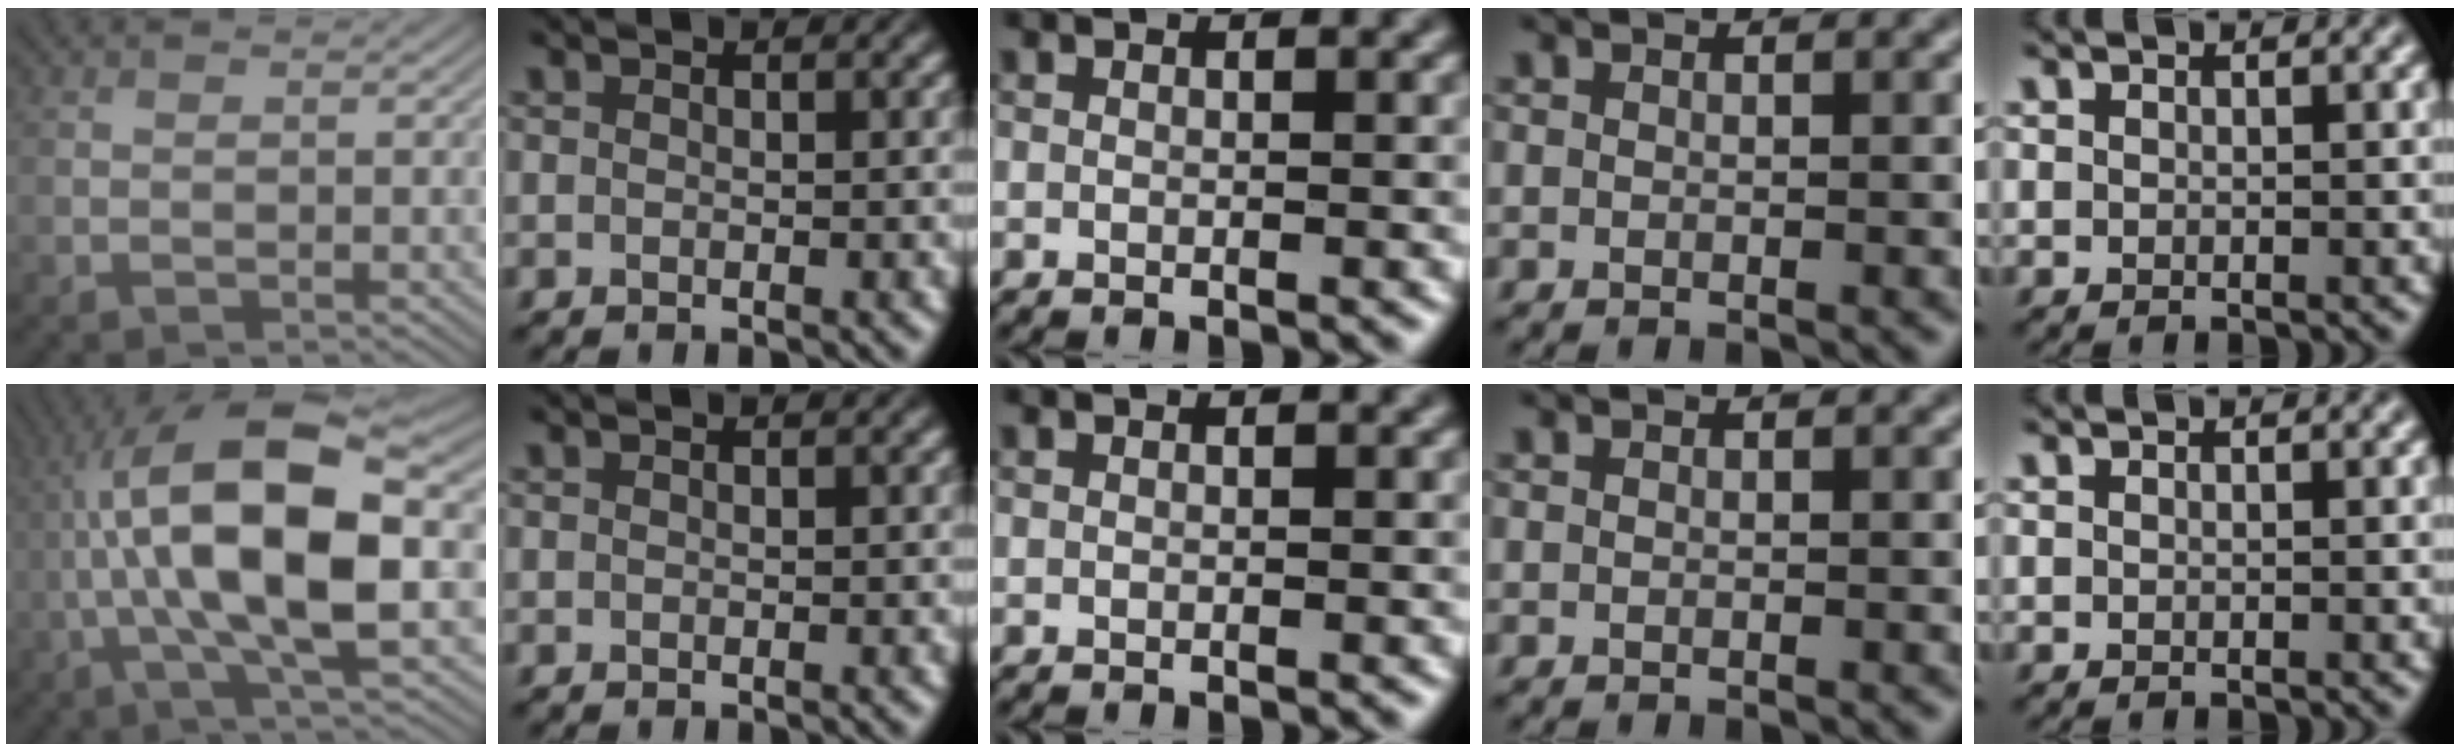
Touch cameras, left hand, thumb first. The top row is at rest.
{"thumb": {"total": 15.0, "force": [-0.2, 4.2, 14.4], "torque": [-0.260, 0.024, -0.011]}}